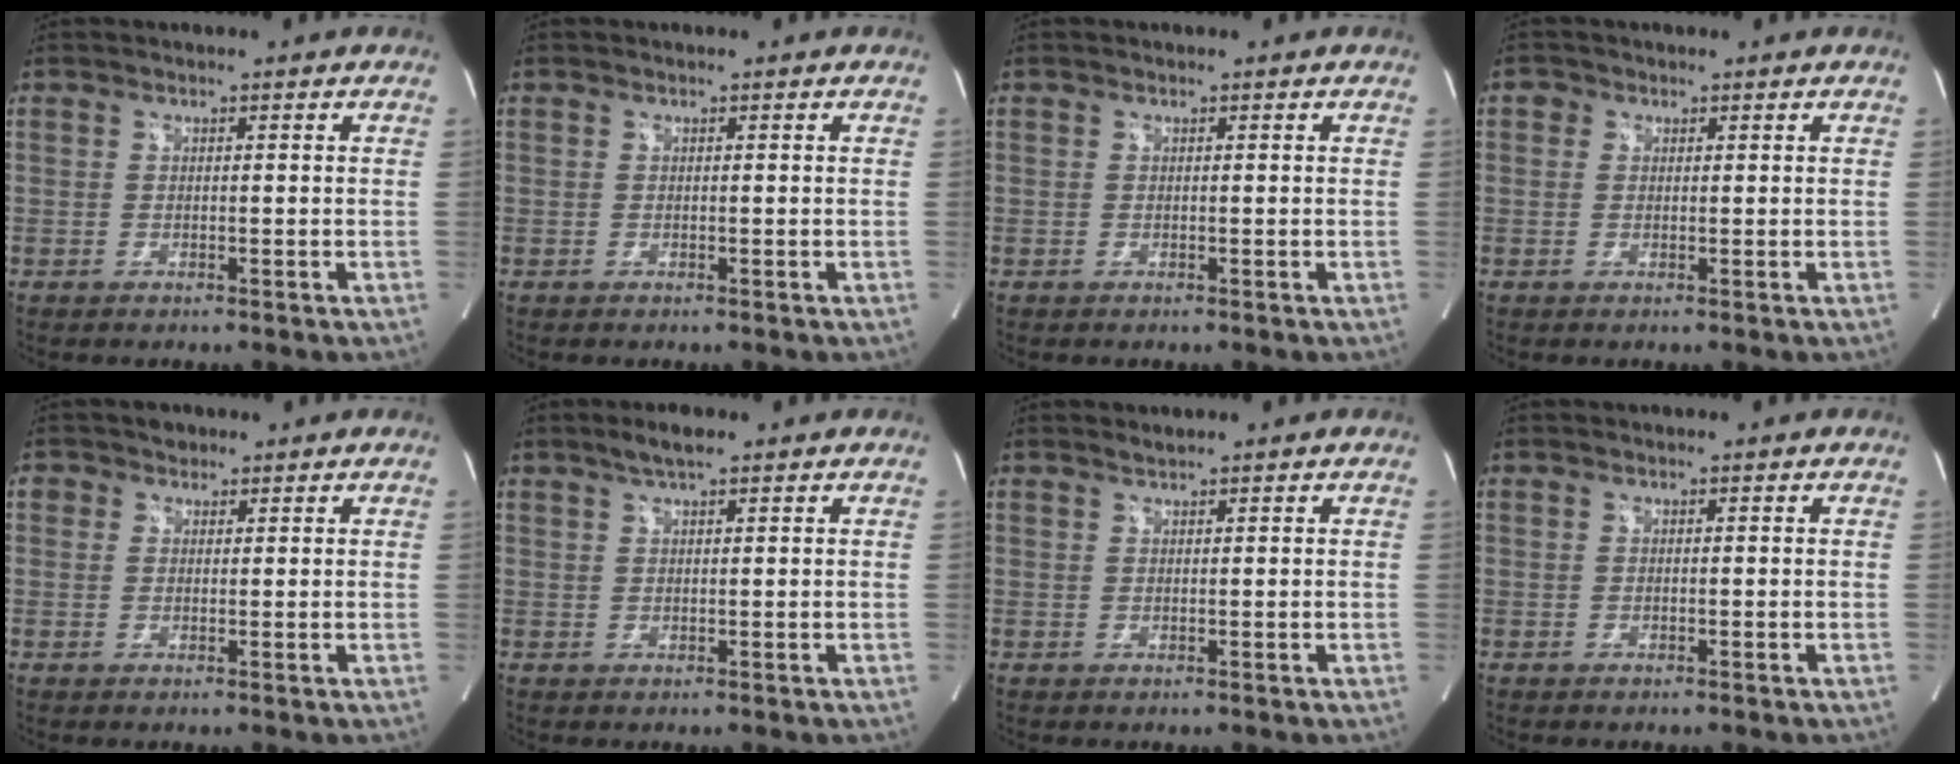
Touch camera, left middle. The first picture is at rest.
{"total": 0.0}
{"total": 0.0}
{"total": 1.3, "force": [0.5, 1.2, 0.3], "torque": [0.002, 0.005, 0.005]}
{"total": 1.9, "force": [1.1, 1.6, 0.2], "torque": [0.002, 0.004, 0.012]}
{"total": 3.1, "force": [2.2, 0.5, 2.1], "torque": [-0.046, 0.009, 0.042]}
{"total": 0.7, "force": [0.7, -0.1, 0.0], "torque": [-0.006, 0.002, 0.015]}
{"total": 0.0}